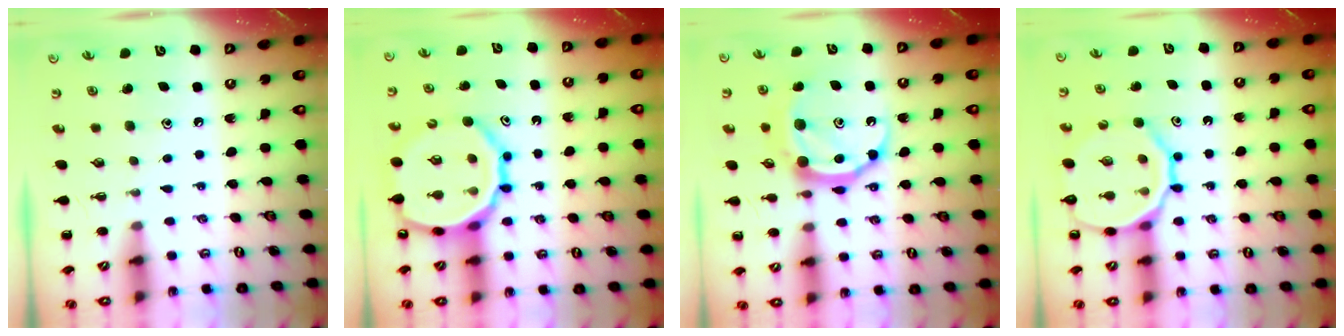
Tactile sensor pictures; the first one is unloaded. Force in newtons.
{"total": 19.1, "press": 18.8, "slide": 3.5}
{"total": 12.8, "press": 12.7, "slide": 0.8}
{"total": 16.1, "press": 16.0, "slide": 2.4}